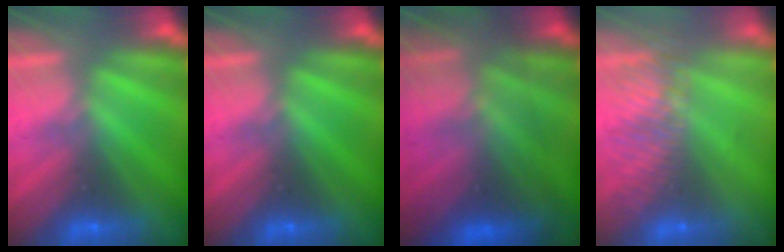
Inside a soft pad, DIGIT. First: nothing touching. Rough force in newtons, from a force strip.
{"total": 0.0}
{"total": 7.6}
{"total": 6.8}